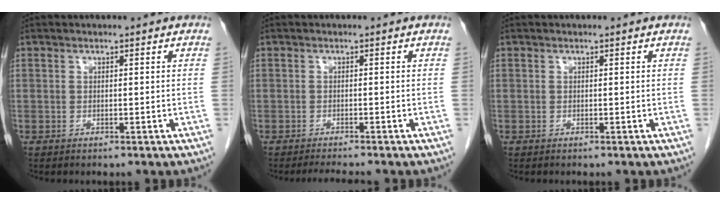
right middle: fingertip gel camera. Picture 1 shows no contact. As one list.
[{"total": 2.6, "force": [-2.3, -0.4, 0.9], "torque": [-0.018, -0.010, -0.037]}, {"total": 0.0}]